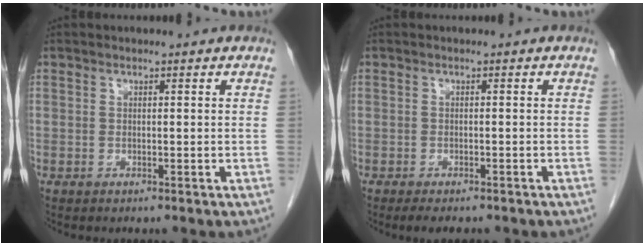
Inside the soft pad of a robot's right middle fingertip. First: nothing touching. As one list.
[{"total": 4.6, "force": [-3.6, 1.7, 2.3], "torque": [-0.028, -0.007, -0.043]}]